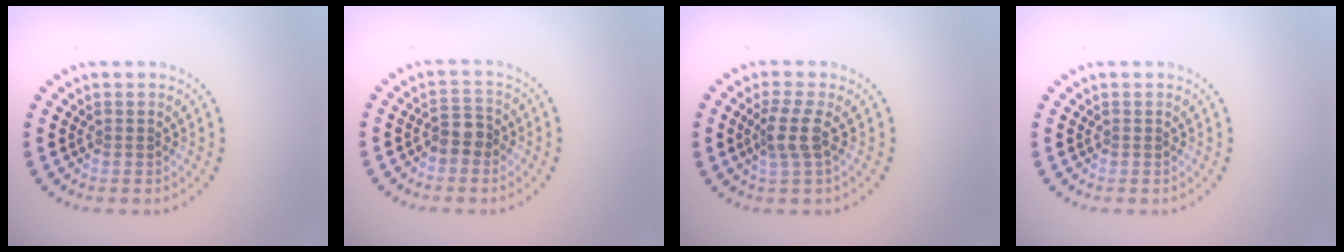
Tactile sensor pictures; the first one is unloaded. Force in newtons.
{"total": 2.0, "press": 1.8, "slide": 0.9}
{"total": 2.5, "press": 2.0, "slide": 1.5}
{"total": 0.0}